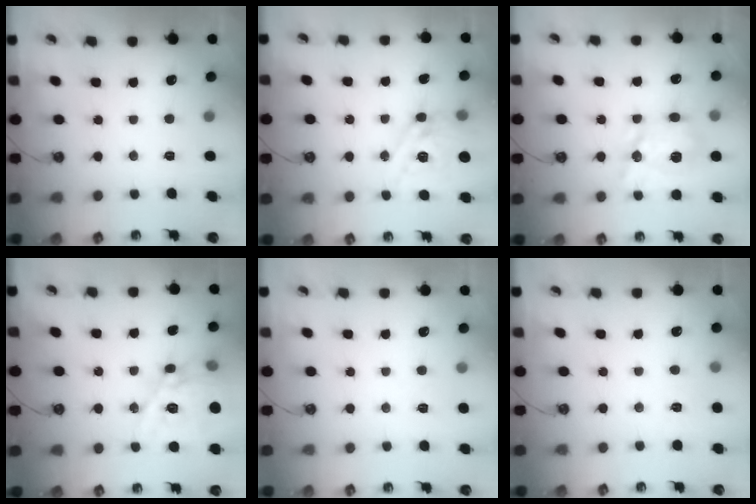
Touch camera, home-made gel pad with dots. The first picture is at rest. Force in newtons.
{"total": 14.5, "press": 14.4, "slide": 1.3}
{"total": 13.5, "press": 13.5, "slide": 0.2}
{"total": 19.2, "press": 19.1, "slide": 1.9}
{"total": 2.8, "press": 2.8, "slide": 0.3}
{"total": 4.1, "press": 4.0, "slide": 0.6}